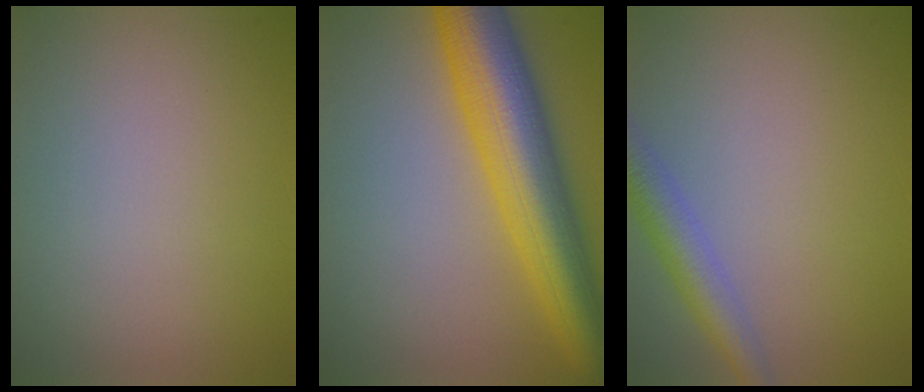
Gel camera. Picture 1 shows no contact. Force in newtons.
{"total": 10.3, "press": 10.3, "slide": 0.4}
{"total": 3.4, "press": 3.4, "slide": 0.2}